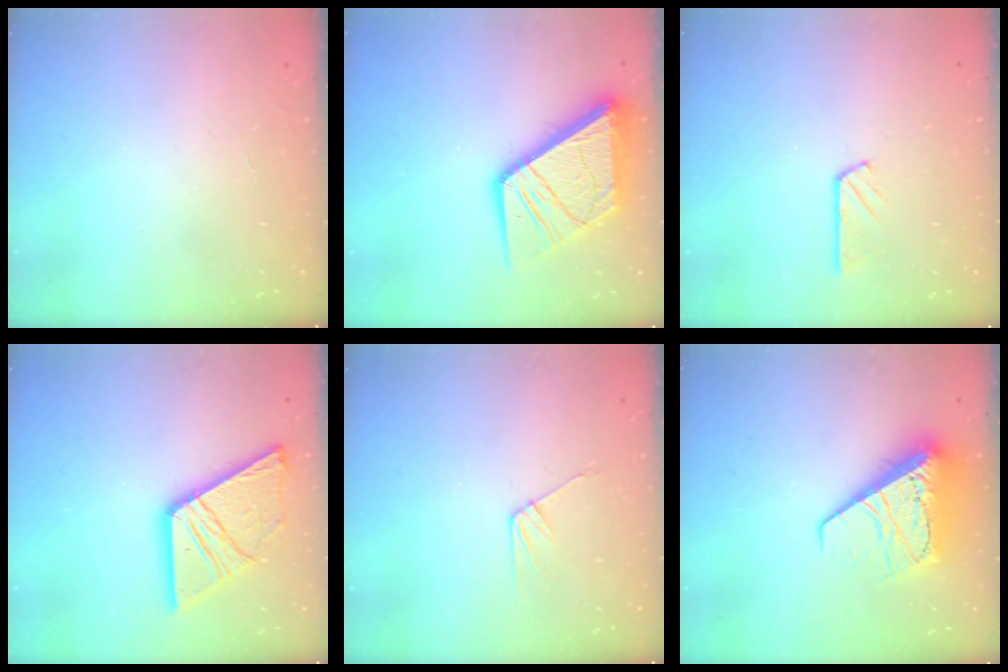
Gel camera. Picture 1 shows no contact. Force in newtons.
{"total": 19.2, "press": 19.1, "slide": 2.3}
{"total": 3.4, "press": 3.4, "slide": 0.4}
{"total": 18.4, "press": 18.3, "slide": 2.2}
{"total": 7.5, "press": 7.5, "slide": 0.8}
{"total": 11.6, "press": 11.5, "slide": 1.6}